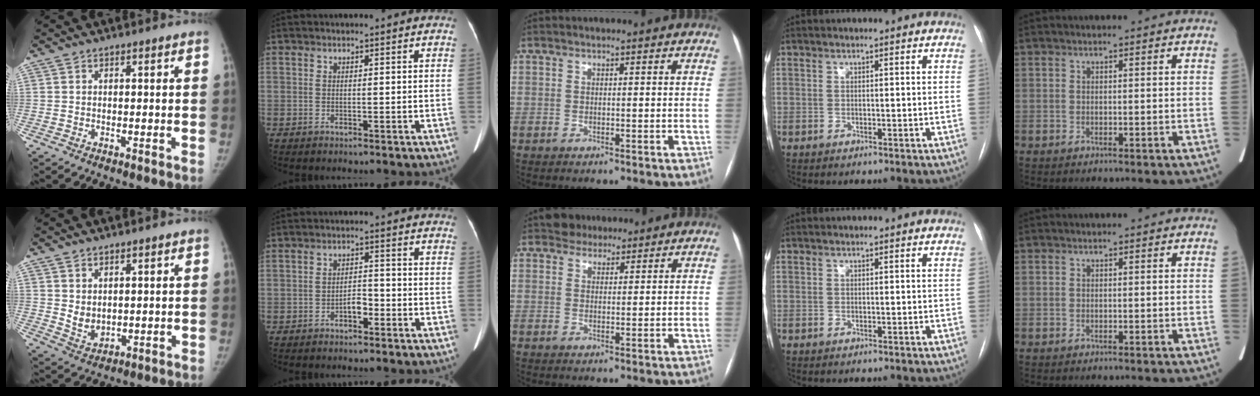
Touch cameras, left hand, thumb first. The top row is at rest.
{"thumb": {"total": 4.4, "force": [1.6, 3.0, 2.9], "torque": [-0.039, -0.020, 0.041]}, "index": {"total": 2.5, "force": [-1.6, 1.1, 1.5], "torque": [-0.024, 0.003, -0.030]}, "middle": {"total": 3.0, "force": [2.4, 1.8, -0.2], "torque": [0.007, 0.010, 0.034]}}